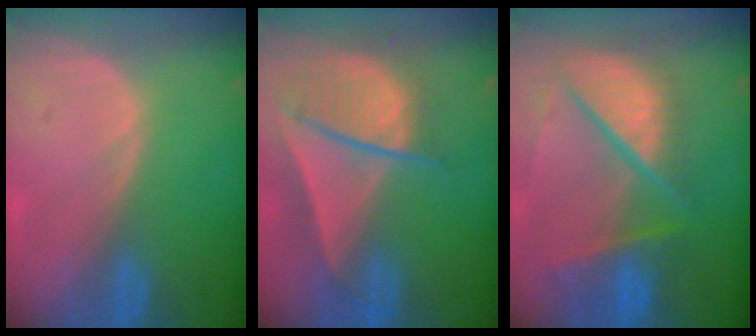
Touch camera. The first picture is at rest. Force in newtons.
{"total": 9.1, "press": 7.9, "slide": 4.5}
{"total": 11.0, "press": 9.2, "slide": 6.1}